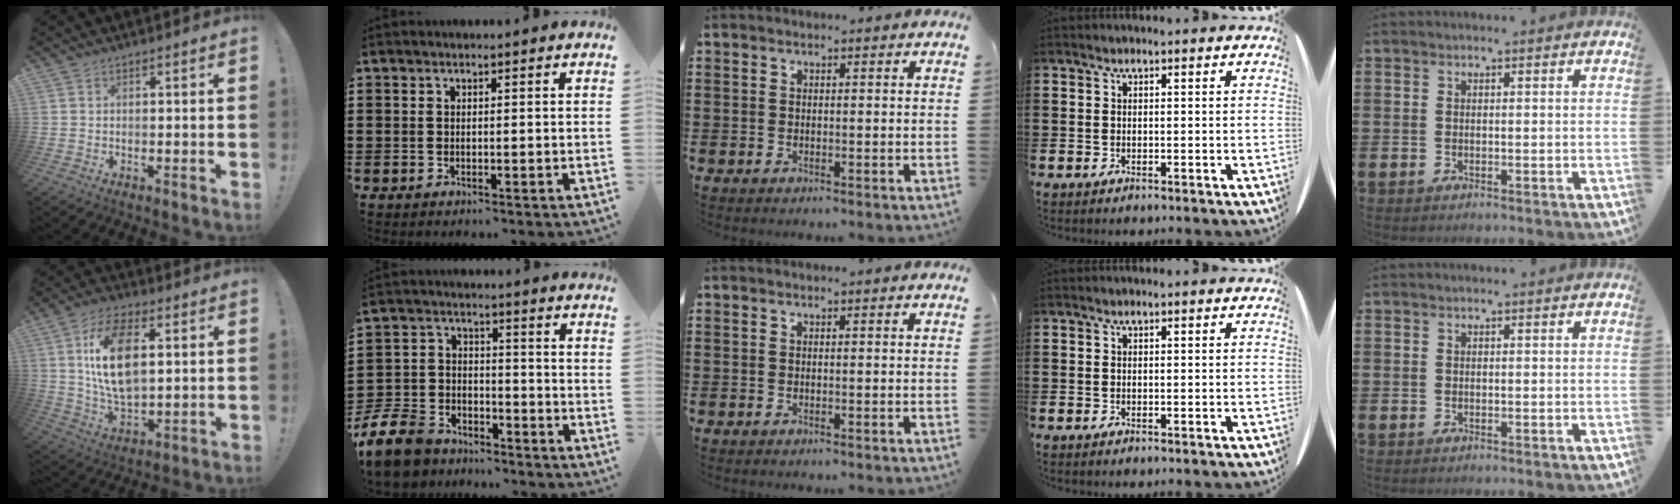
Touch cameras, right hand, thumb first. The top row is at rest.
{"thumb": {"total": 16.4, "force": [3.7, 9.0, 13.2], "torque": [-0.238, -0.002, 0.061]}, "index": {"total": 10.1, "force": [-9.1, 3.4, 2.7], "torque": [-0.081, 0.027, -0.185]}}